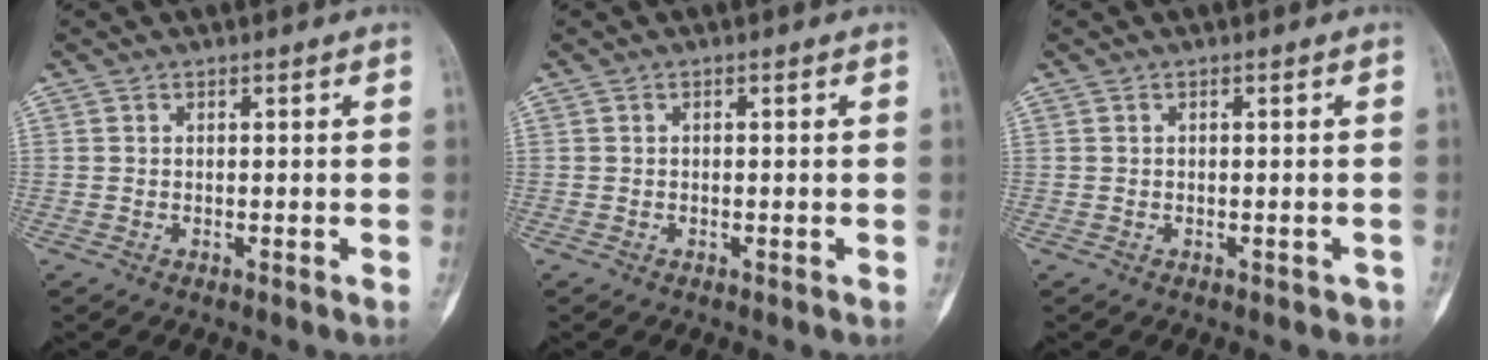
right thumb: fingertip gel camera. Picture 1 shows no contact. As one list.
[{"total": 0.0}, {"total": 0.9, "force": [-0.5, 0.7, 0.2], "torque": [0.001, 0.013, -0.004]}]